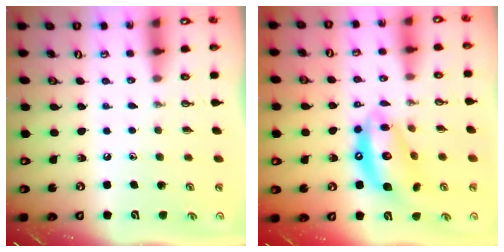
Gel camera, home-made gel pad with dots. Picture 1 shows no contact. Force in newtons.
{"total": 13.8, "press": 13.8, "slide": 1.5}